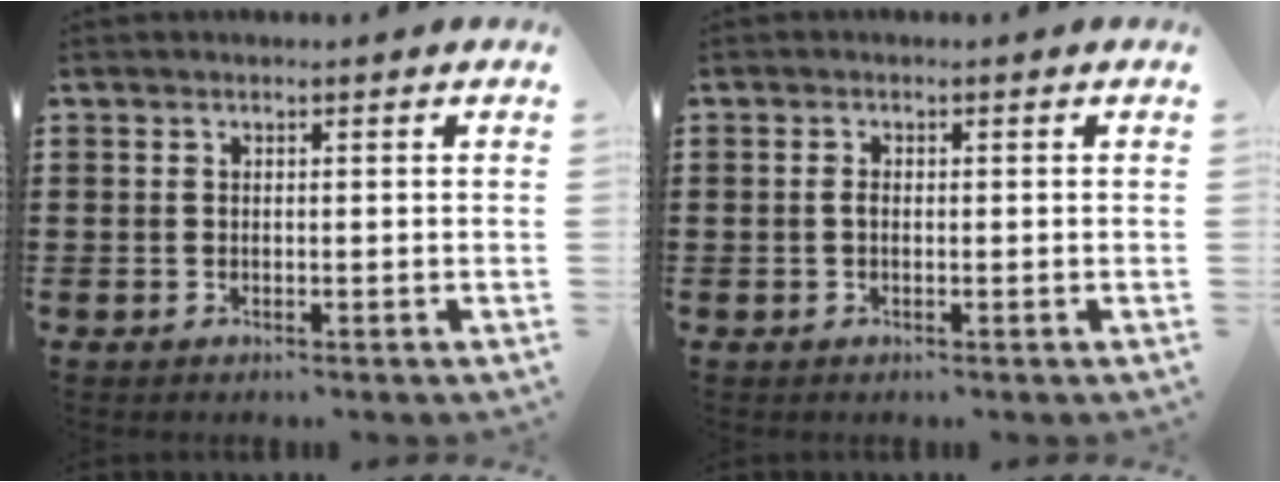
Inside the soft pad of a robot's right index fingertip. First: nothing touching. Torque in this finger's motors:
{"motor_torque": [0.13, 0.05, 0.10, 0.04]}